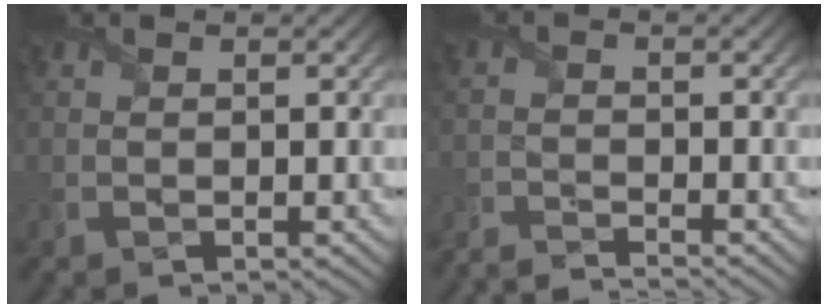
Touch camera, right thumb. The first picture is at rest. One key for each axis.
{"total": 3.5, "fx": -3.5, "fy": -0.5, "fz": 0.6, "tx": -0.015, "ty": -0.004, "tz": -0.077}